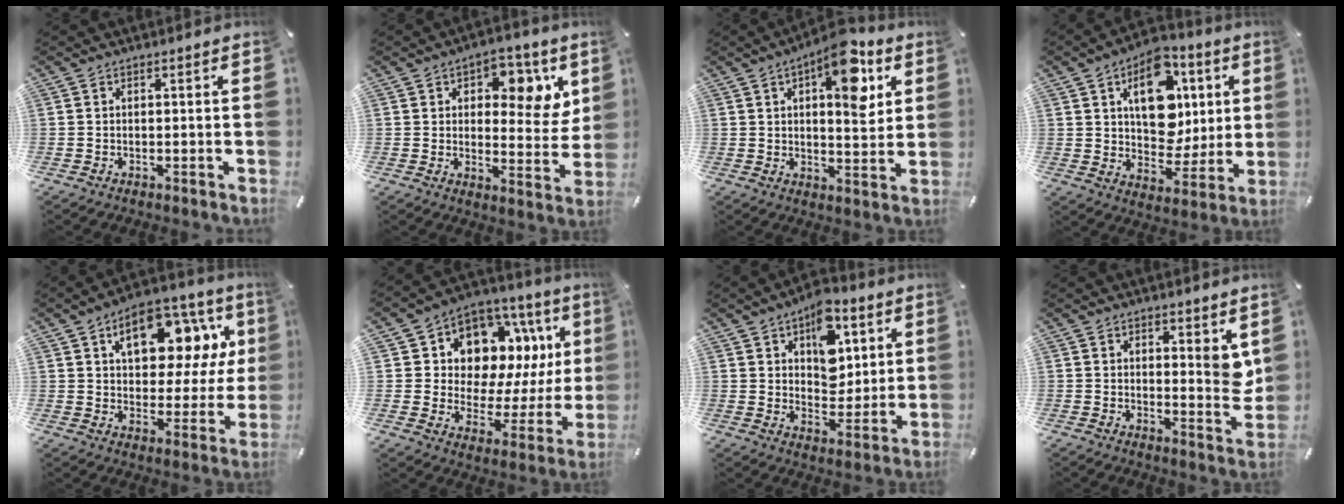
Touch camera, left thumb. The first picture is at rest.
{"total": 9.7, "force": [4.6, 6.0, 6.1], "torque": [-0.056, -0.032, 0.069]}
{"total": 13.5, "force": [6.8, 5.5, 10.2], "torque": [-0.133, -0.034, 0.108]}
{"total": 16.3, "force": [5.5, 11.8, 9.8], "torque": [-0.124, -0.022, 0.098]}
{"total": 16.3, "force": [7.8, 9.8, 10.4], "torque": [-0.153, -0.034, 0.133]}
{"total": 11.1, "force": [6.5, 7.7, 4.7], "torque": [-0.071, -0.075, 0.113]}
{"total": 12.4, "force": [5.9, 8.3, 7.0], "torque": [-0.094, -0.025, 0.103]}
{"total": 5.8, "force": [3.3, 2.5, 4.1], "torque": [-0.038, -0.032, 0.051]}